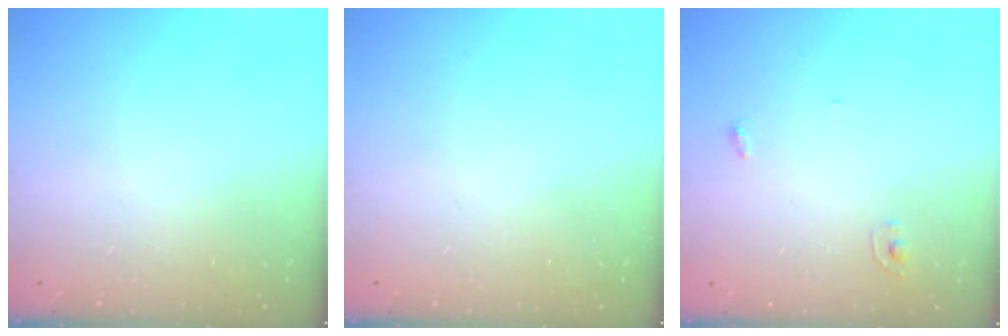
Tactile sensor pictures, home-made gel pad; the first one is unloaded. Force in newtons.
{"total": 0.0}
{"total": 2.8, "press": 2.8, "slide": 0.1}